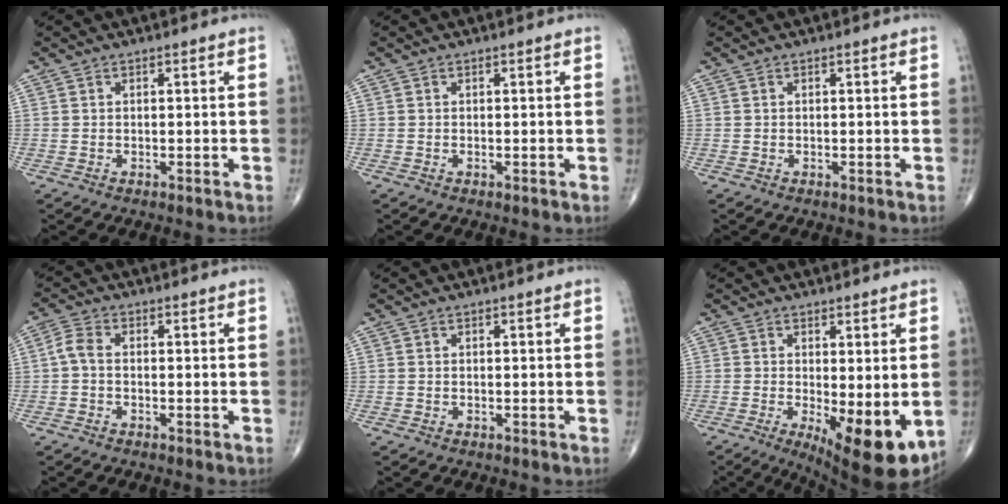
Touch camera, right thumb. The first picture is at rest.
{"total": 0.0}
{"total": 0.0}
{"total": 2.9, "force": [-0.5, 1.6, 2.3], "torque": [-0.052, 0.008, -0.018]}
{"total": 0.0}
{"total": 11.7, "force": [-2.6, 4.0, 10.7], "torque": [-0.147, -0.026, -0.026]}